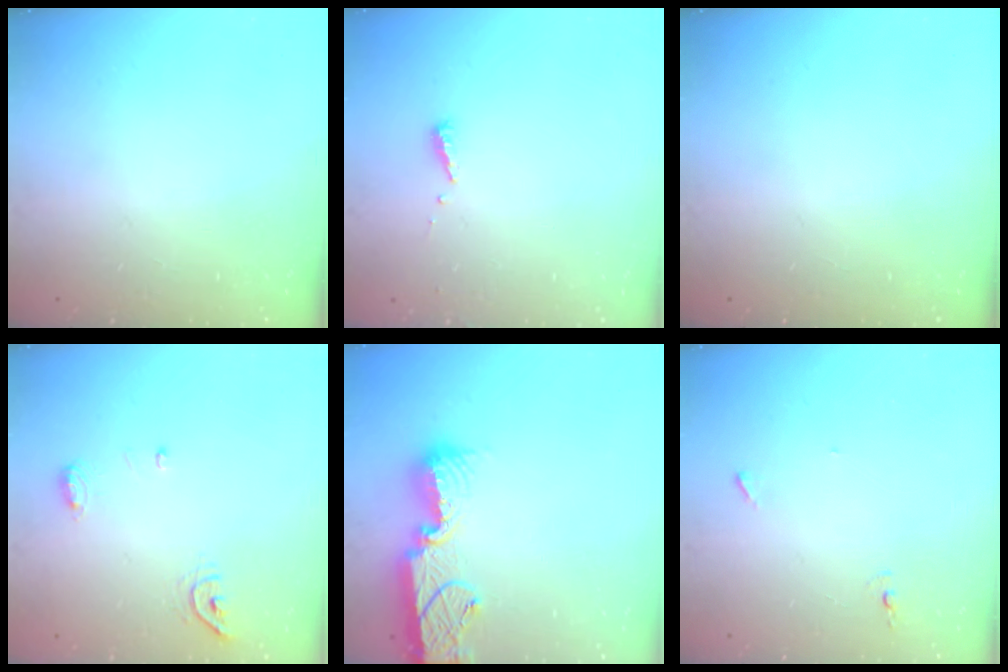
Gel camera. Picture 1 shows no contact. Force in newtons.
{"total": 5.3, "press": 5.3, "slide": 0.5}
{"total": 0.0}
{"total": 8.5, "press": 7.0, "slide": 4.8}
{"total": 13.4, "press": 13.2, "slide": 2.3}
{"total": 4.7, "press": 4.5, "slide": 1.4}